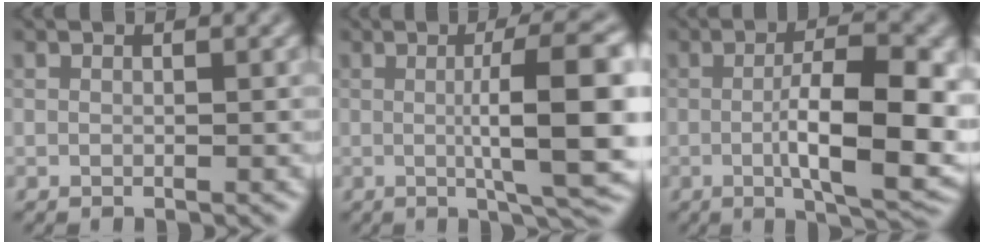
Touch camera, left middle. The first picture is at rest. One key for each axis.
{"total": 10.1, "fx": 0.0, "fy": 2.0, "fz": 9.9, "tx": -0.127, "ty": 0.003, "tz": 0.001}
{"total": 9.4, "fx": -1.0, "fy": 2.8, "fz": 9.0, "tx": -0.139, "ty": -0.009, "tz": -0.012}